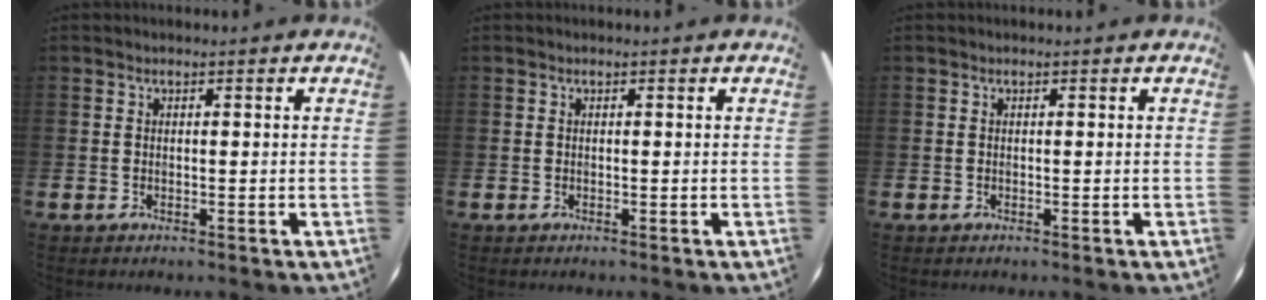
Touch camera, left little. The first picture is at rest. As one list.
[{"total": 0.0}, {"total": 0.0}]